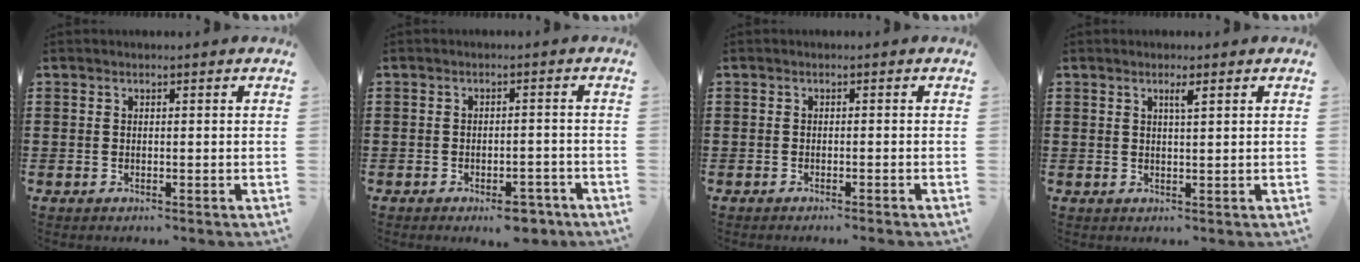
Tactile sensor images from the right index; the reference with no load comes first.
{"total": 3.7, "force": [-3.1, 1.0, 1.8], "torque": [-0.028, 0.007, -0.056]}
{"total": 0.5, "force": [-0.5, 0.0, 0.2], "torque": [-0.005, 0.000, -0.010]}
{"total": 1.5, "force": [0.8, 0.0, 1.3], "torque": [-0.025, 0.000, 0.013]}